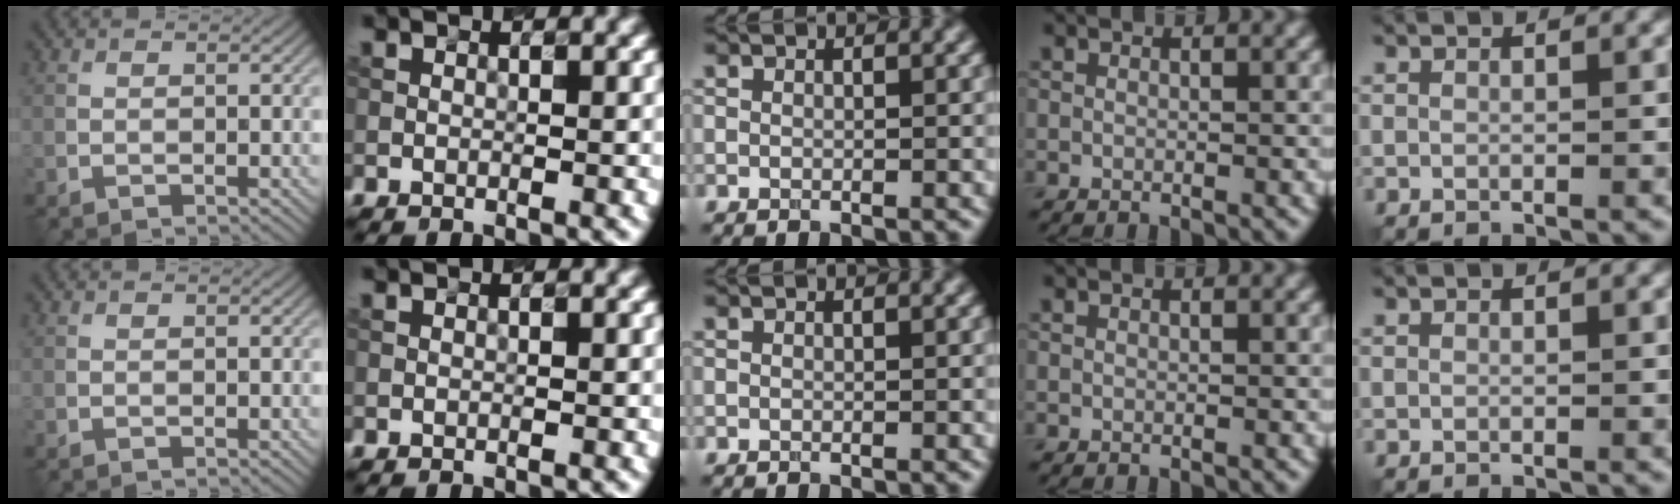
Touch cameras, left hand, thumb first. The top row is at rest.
{}